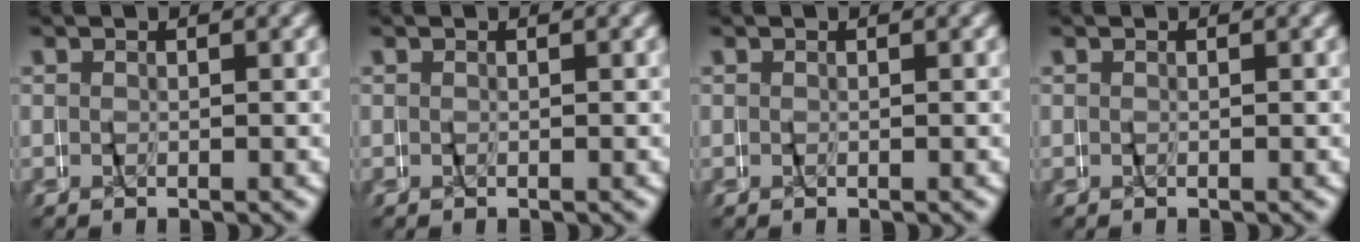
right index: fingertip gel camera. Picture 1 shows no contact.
{"total": 0.0}
{"total": 0.0}
{"total": 0.0}